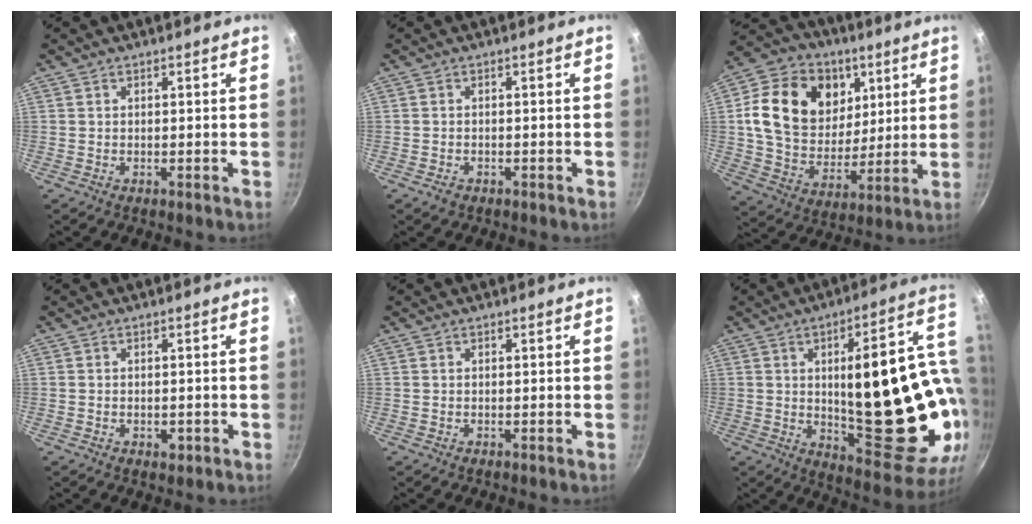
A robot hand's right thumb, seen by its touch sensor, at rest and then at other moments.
{"total": 1.6, "force": [-0.9, 1.0, 0.7], "torque": [-0.018, 0.009, -0.012]}
{"total": 21.7, "force": [6.4, 16.2, 12.8], "torque": [-0.202, -0.017, 0.110]}
{"total": 2.1, "force": [-0.7, 1.3, 1.5], "torque": [-0.020, -0.001, -0.008]}
{"total": 0.0}
{"total": 29.9, "force": [0.3, 11.3, 27.7], "torque": [-0.350, -0.011, 0.027]}